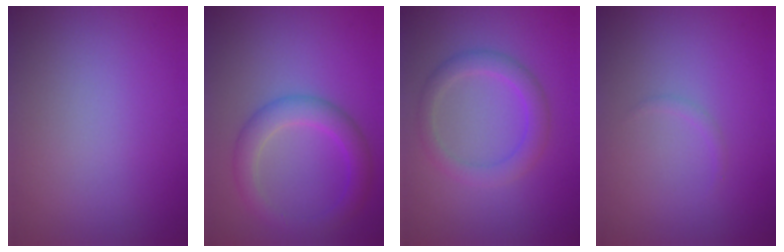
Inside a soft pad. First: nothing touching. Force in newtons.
{"total": 3.6, "press": 3.6, "slide": 0.0}
{"total": 2.9, "press": 2.8, "slide": 0.1}
{"total": 0.5, "press": 0.5, "slide": 0.1}